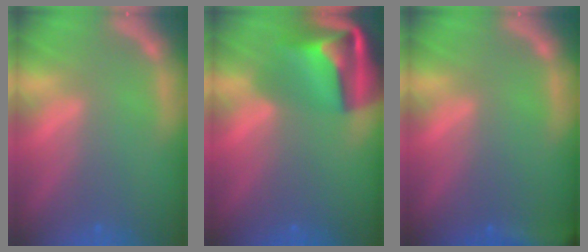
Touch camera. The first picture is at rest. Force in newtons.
{"total": 10.1}
{"total": 8.0}